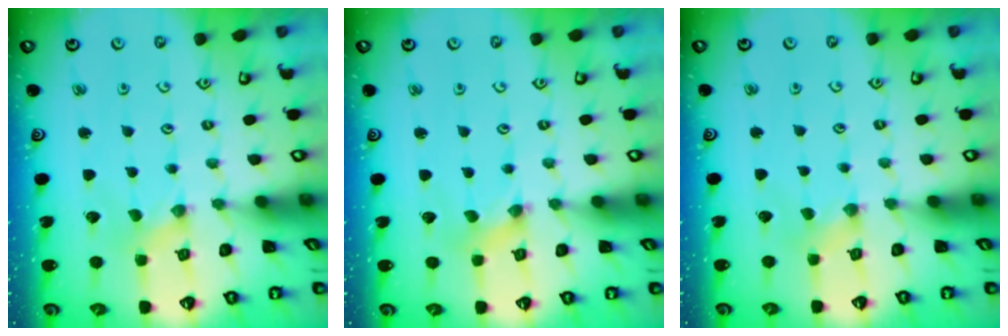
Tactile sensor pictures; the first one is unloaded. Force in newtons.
{"total": 1.4, "press": 1.4, "slide": 0.0}
{"total": 2.6, "press": 2.5, "slide": 0.5}